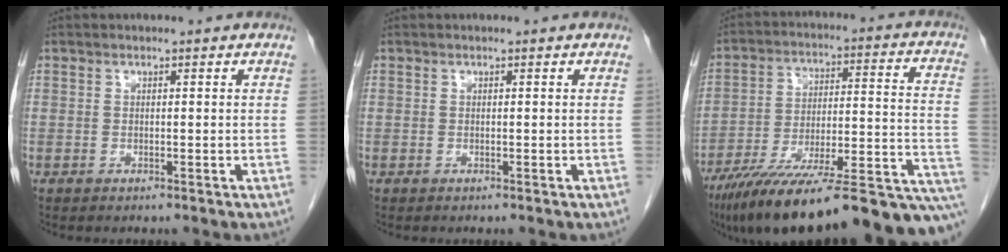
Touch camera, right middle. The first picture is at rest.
{"total": 0.0}
{"total": 30.5, "force": [-23.2, 4.6, 19.2], "torque": [-0.214, -0.008, -0.338]}